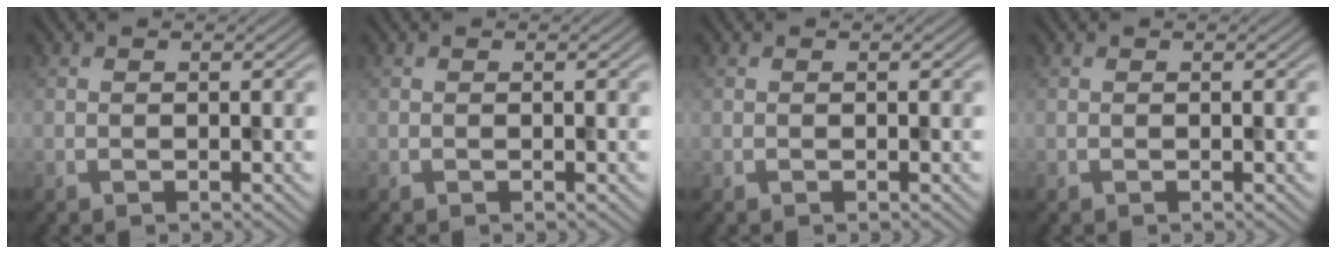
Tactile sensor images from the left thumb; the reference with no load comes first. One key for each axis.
{"total": 0.0}
{"total": 0.0}
{"total": 0.0}